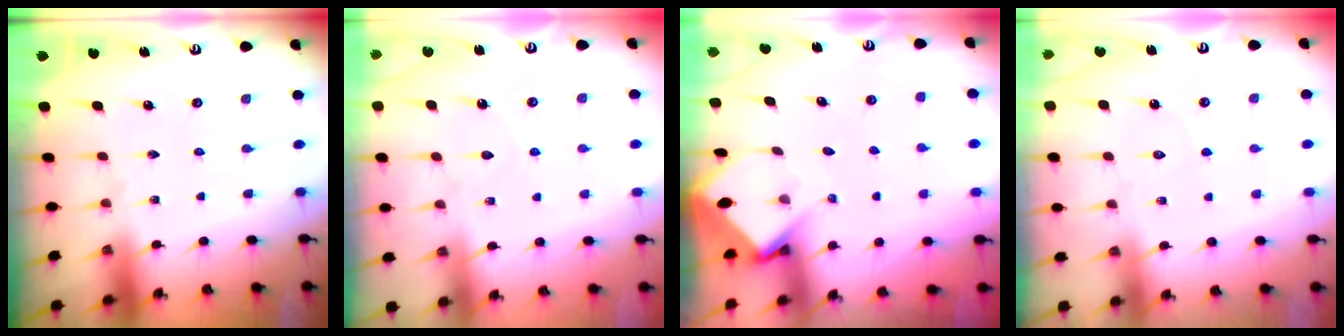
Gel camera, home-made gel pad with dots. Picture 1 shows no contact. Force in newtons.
{"total": 4.8, "press": 4.7, "slide": 0.6}
{"total": 3.7, "press": 3.7, "slide": 0.2}
{"total": 3.6, "press": 3.5, "slide": 0.3}